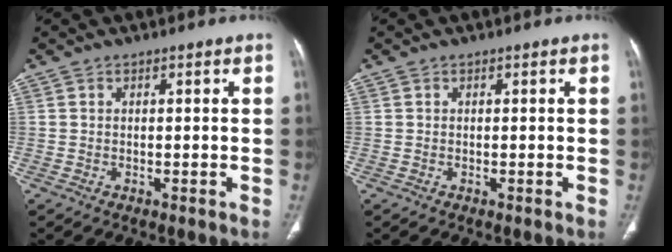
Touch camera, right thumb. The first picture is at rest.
{"total": 0.0}